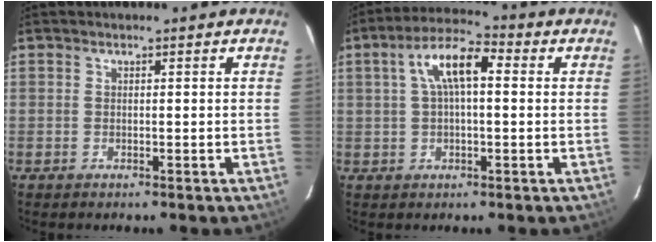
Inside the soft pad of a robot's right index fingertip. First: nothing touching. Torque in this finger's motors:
{"motor_torque": [0.34, 0.02, 0.32, 0.14]}